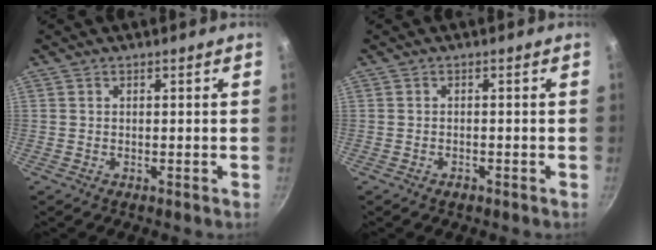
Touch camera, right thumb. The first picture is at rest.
{"total": 1.0, "force": [-0.8, 0.5, 0.5], "torque": [-0.012, 0.007, -0.011]}